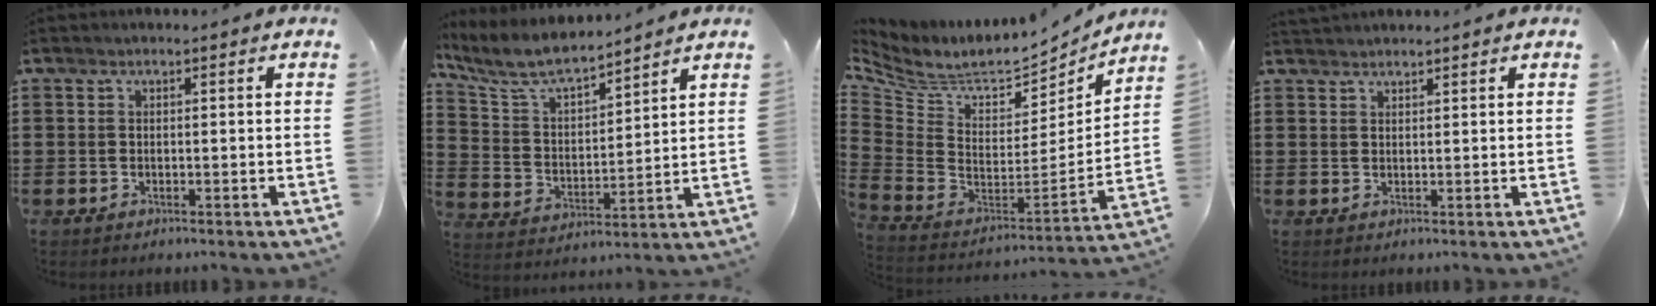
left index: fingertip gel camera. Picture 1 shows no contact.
{"total": 7.3, "force": [6.6, 1.0, 2.9], "torque": [-0.085, -0.033, 0.115]}
{"total": 6.3, "force": [5.5, 2.0, 2.6], "torque": [-0.084, -0.058, 0.091]}
{"total": 1.3, "force": [1.3, 0.1, 0.0], "torque": [-0.003, 0.001, 0.026]}